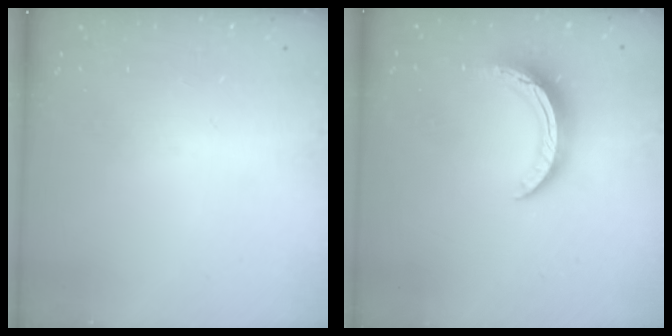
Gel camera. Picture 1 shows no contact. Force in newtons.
{"total": 11.0, "press": 11.0, "slide": 0.5}